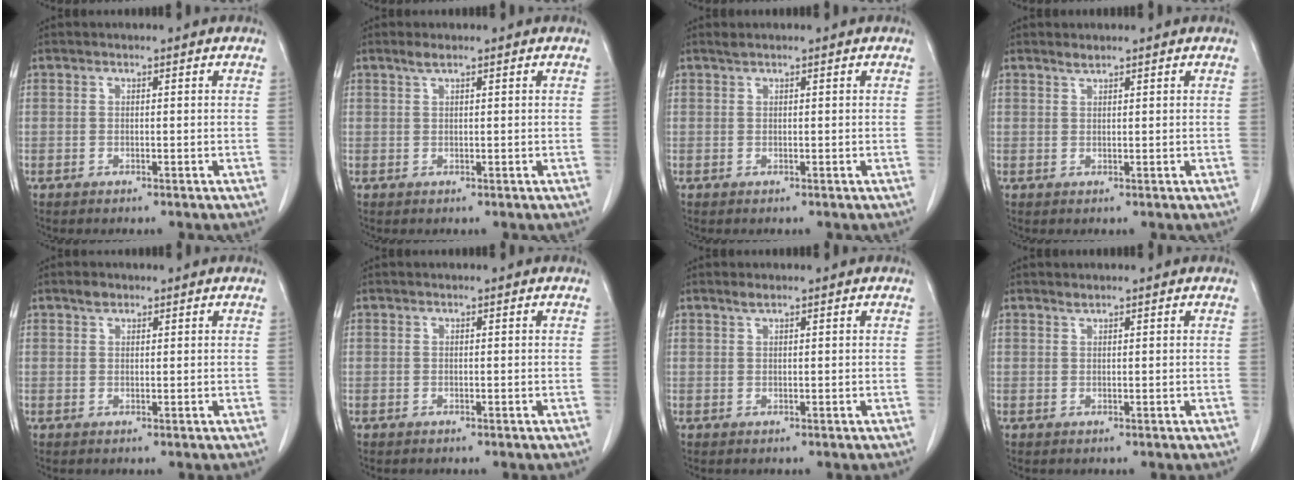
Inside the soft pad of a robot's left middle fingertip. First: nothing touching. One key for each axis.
{"total": 1.3, "fx": 1.0, "fy": 0.0, "fz": 0.8, "tx": -0.021, "ty": 0.002, "tz": 0.021}
{"total": 0.5, "fx": 0.5, "fy": -0.1, "fz": 0.2, "tx": -0.012, "ty": 0.004, "tz": 0.014}
{"total": 0.9, "fx": 0.8, "fy": -0.1, "fz": 0.2, "tx": -0.008, "ty": -0.004, "tz": 0.018}
{"total": 1.4, "fx": 1.1, "fy": 0.7, "fz": 0.5, "tx": -0.014, "ty": 0.001, "tz": 0.018}
{"total": 0.0}
{"total": 1.0, "fx": 0.8, "fy": 0.0, "fz": 0.5, "tx": -0.016, "ty": 0.000, "tz": 0.018}
{"total": 0.6, "fx": 0.6, "fy": -0.1, "fz": 0.1, "tx": -0.008, "ty": -0.004, "tz": 0.012}